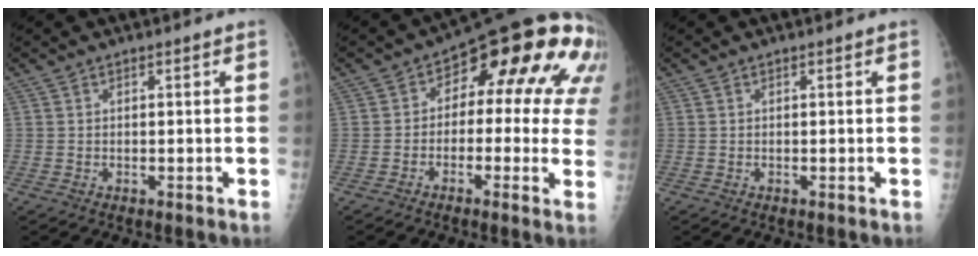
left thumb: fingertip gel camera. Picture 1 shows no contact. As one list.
[{"total": 19.1, "force": [4.7, 9.9, 15.7], "torque": [-0.141, 0.026, 0.043]}, {"total": 0.0}]